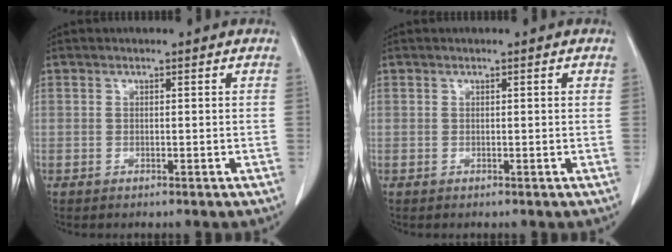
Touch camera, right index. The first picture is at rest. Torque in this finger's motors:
{"motor_torque": [-0.07, 0.06, -0.02, -0.01]}